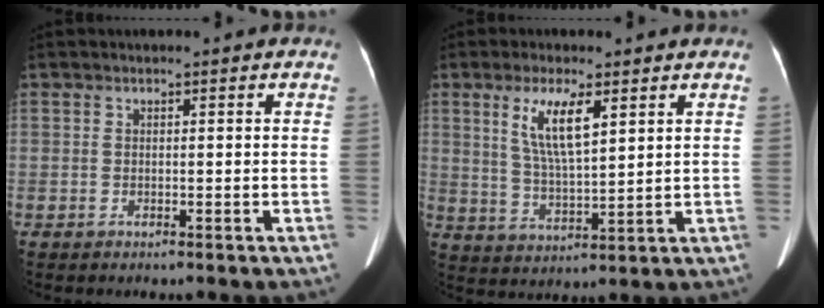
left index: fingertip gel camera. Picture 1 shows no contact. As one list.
[{"total": 7.5, "force": [3.3, 1.4, 6.6], "torque": [-0.133, -0.002, 0.065]}]